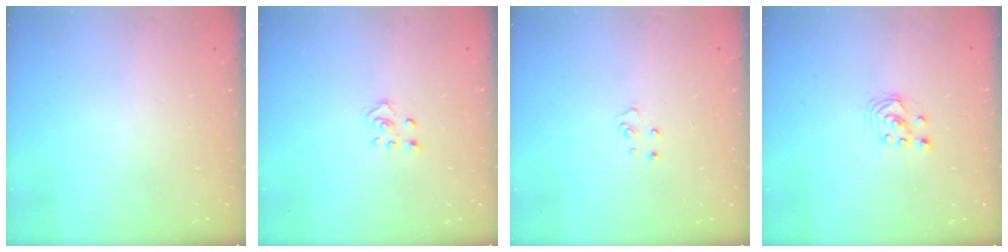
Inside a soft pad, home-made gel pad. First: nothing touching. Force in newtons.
{"total": 3.0, "press": 3.0, "slide": 0.3}
{"total": 2.9, "press": 2.9, "slide": 0.3}
{"total": 2.6, "press": 2.6, "slide": 0.3}